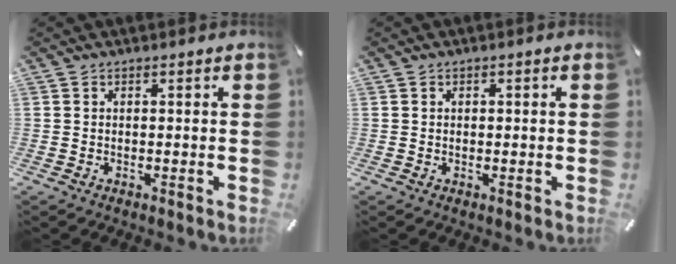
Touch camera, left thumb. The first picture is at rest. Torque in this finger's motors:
{"motor_torque": [-0.12, -0.04, -0.29, 0.01, 0.02]}